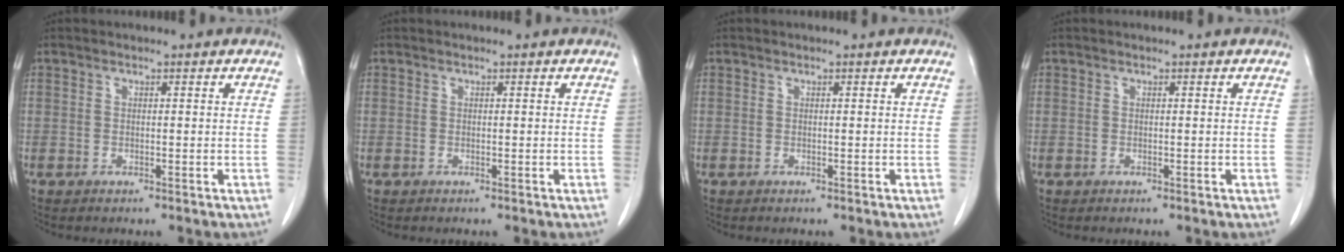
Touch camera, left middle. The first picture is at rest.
{"total": 0.0}
{"total": 0.0}
{"total": 0.0}